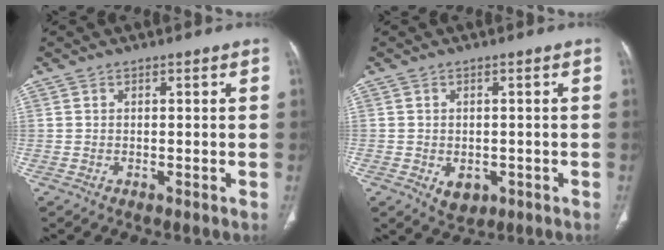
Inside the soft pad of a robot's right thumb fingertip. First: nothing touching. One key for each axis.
{"total": 3.6, "fx": -1.1, "fy": 2.6, "fz": 2.2, "tx": -0.020, "ty": 0.000, "tz": -0.004}